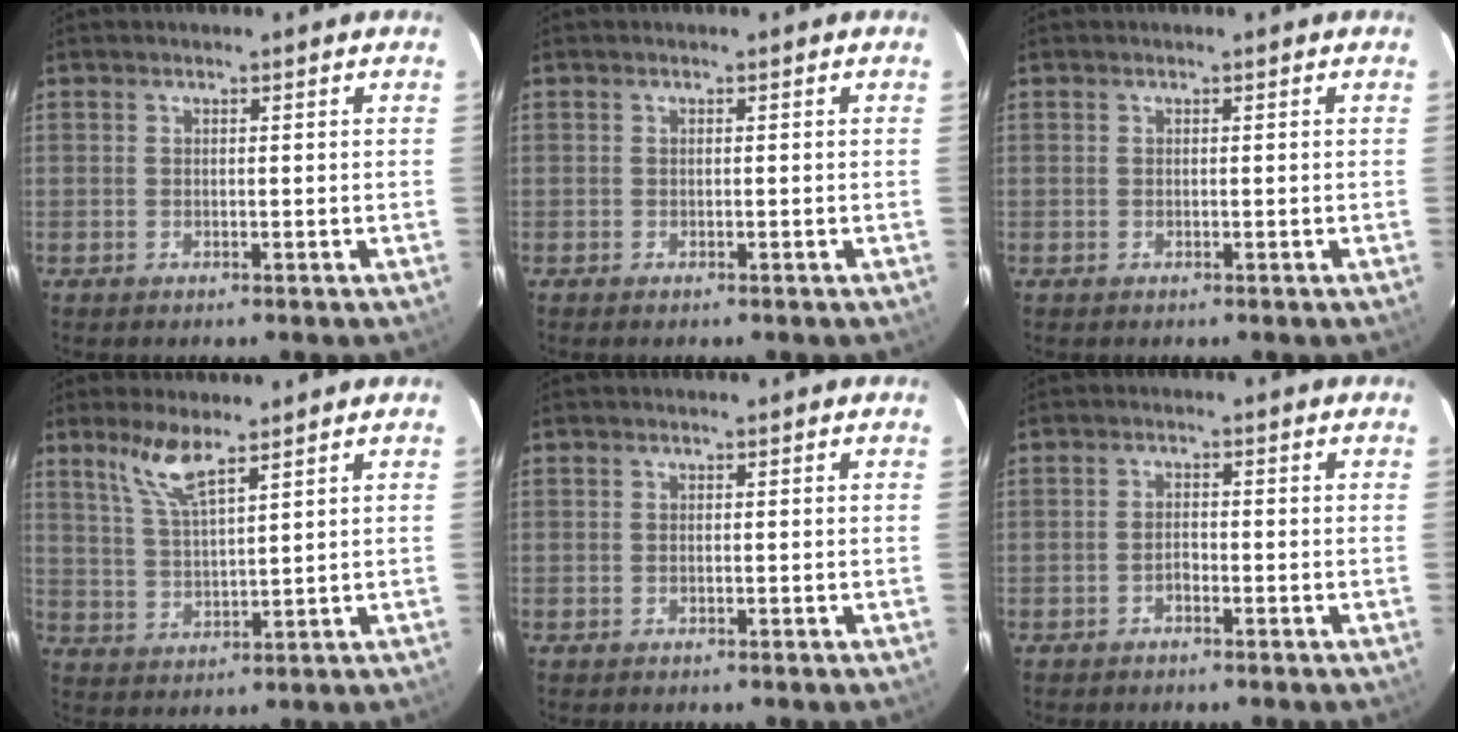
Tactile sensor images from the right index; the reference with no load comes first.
{"total": 0.0}
{"total": 0.0}
{"total": 6.7, "force": [4.8, 1.2, 4.6], "torque": [-0.095, 0.001, 0.104]}
{"total": 0.0}
{"total": 1.6, "force": [-1.0, 0.7, 1.0], "torque": [-0.019, 0.005, -0.019]}